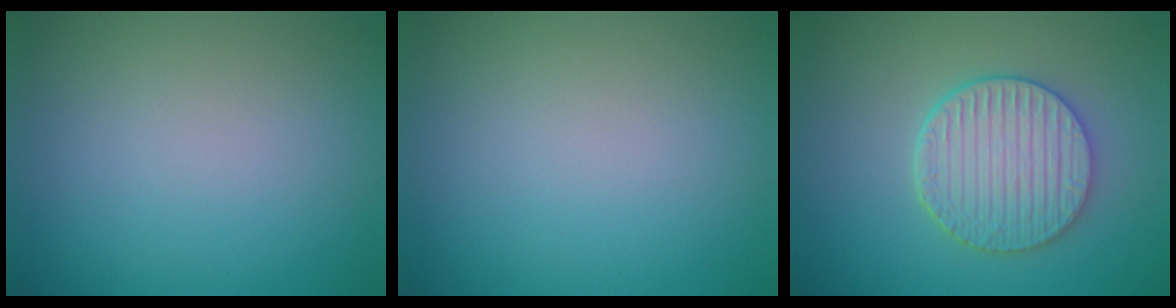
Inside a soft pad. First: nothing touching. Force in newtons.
{"total": 0.0}
{"total": 5.2, "press": 4.3, "slide": 2.9}